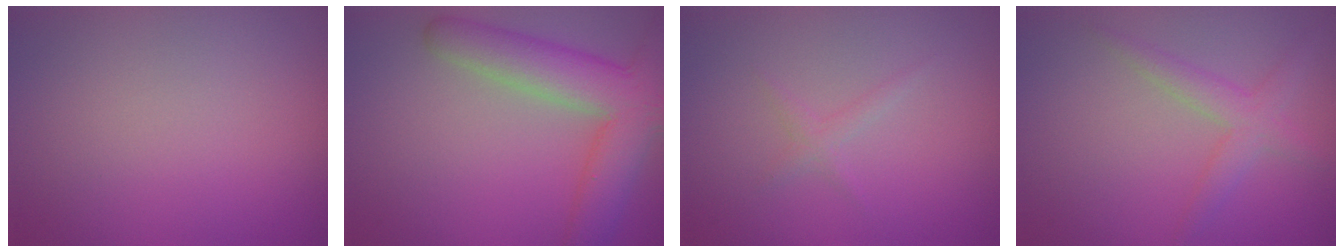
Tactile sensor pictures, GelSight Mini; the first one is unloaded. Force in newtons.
{"total": 7.6, "press": 7.5, "slide": 0.5}
{"total": 1.0, "press": 1.0, "slide": 0.1}
{"total": 2.5, "press": 2.5, "slide": 0.2}